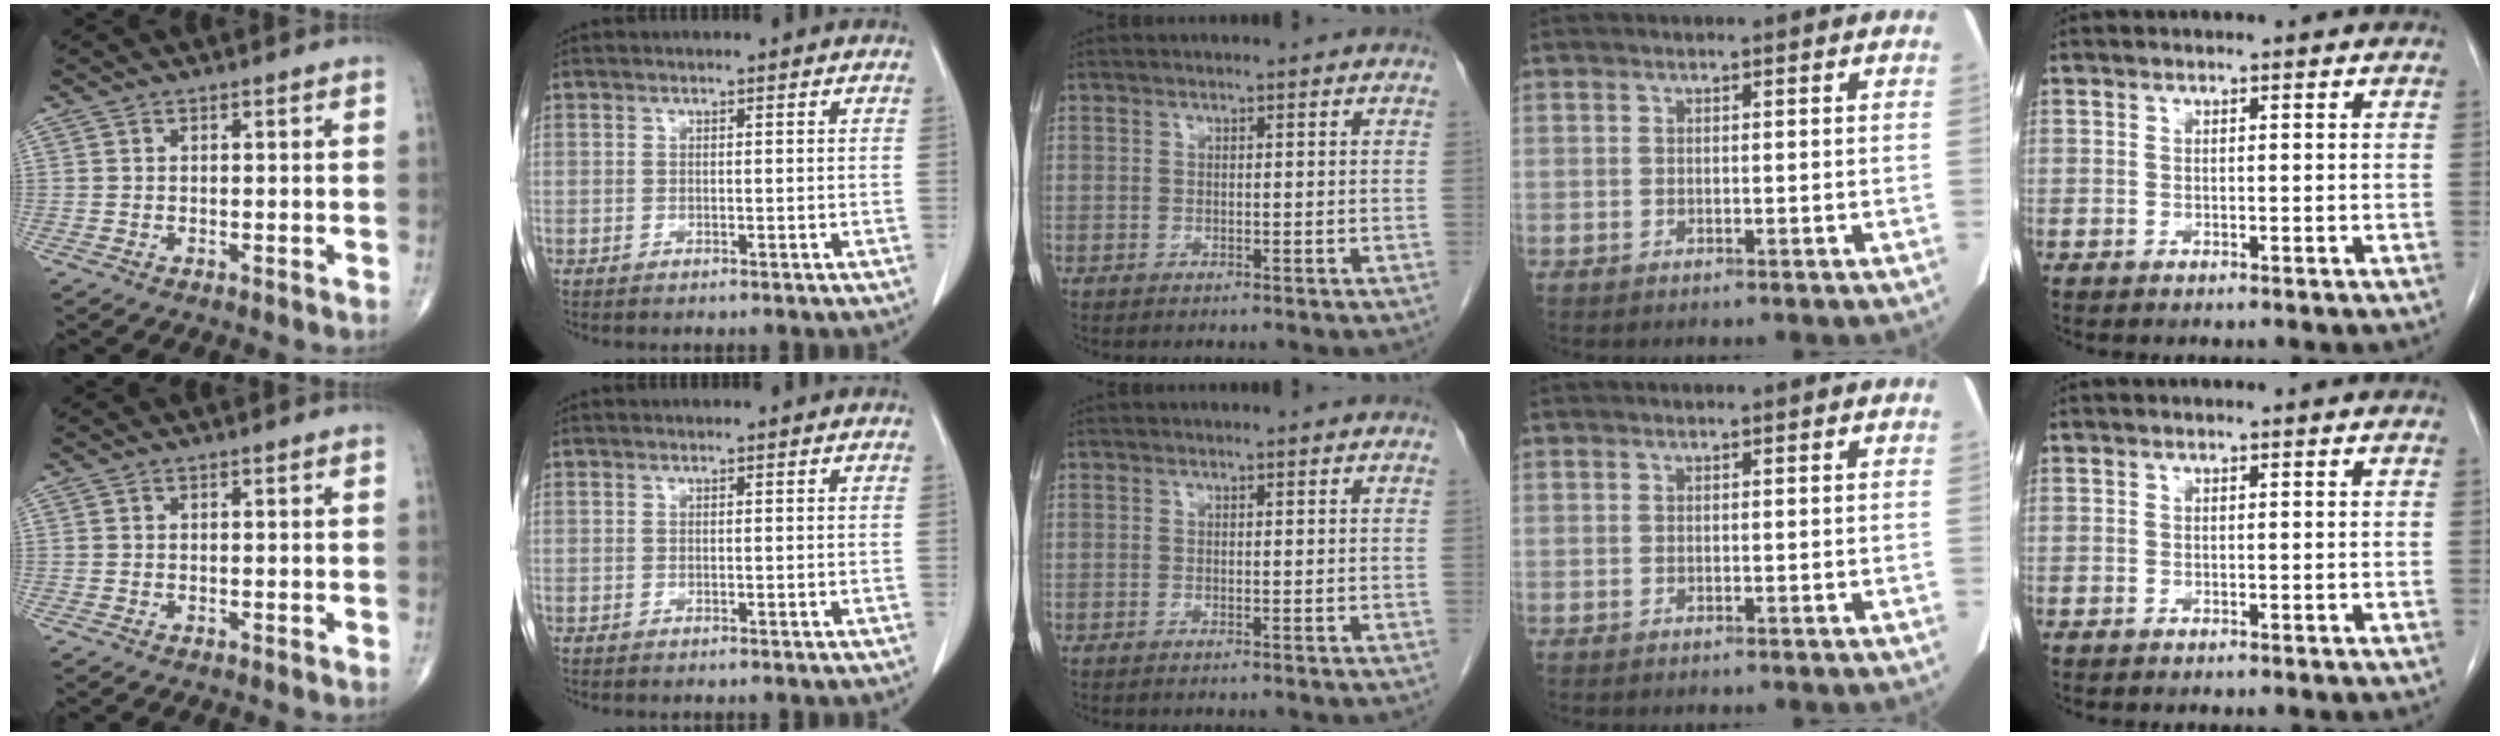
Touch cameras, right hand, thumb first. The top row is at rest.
{}